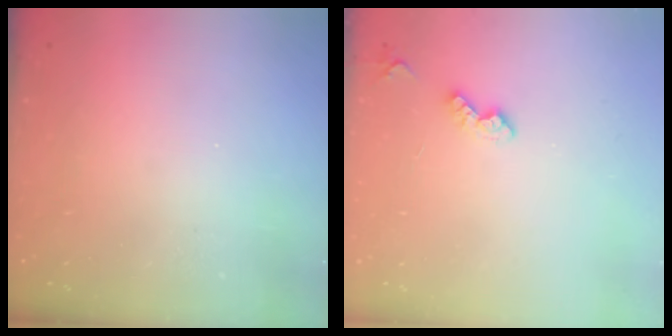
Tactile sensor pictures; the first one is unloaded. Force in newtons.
{"total": 4.3, "press": 4.3, "slide": 0.7}